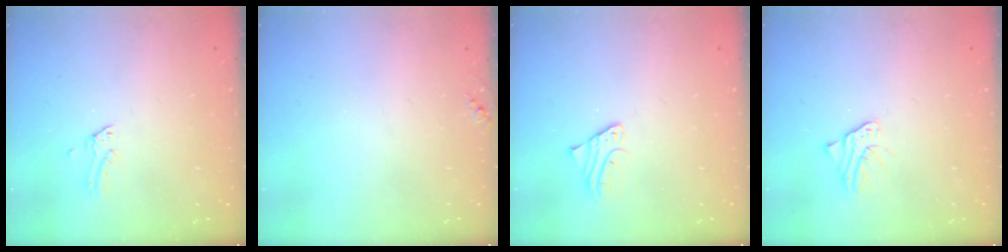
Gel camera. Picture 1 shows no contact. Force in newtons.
{"total": 3.5, "press": 3.5, "slide": 0.5}
{"total": 2.4, "press": 2.4, "slide": 0.2}
{"total": 2.5, "press": 2.5, "slide": 0.2}